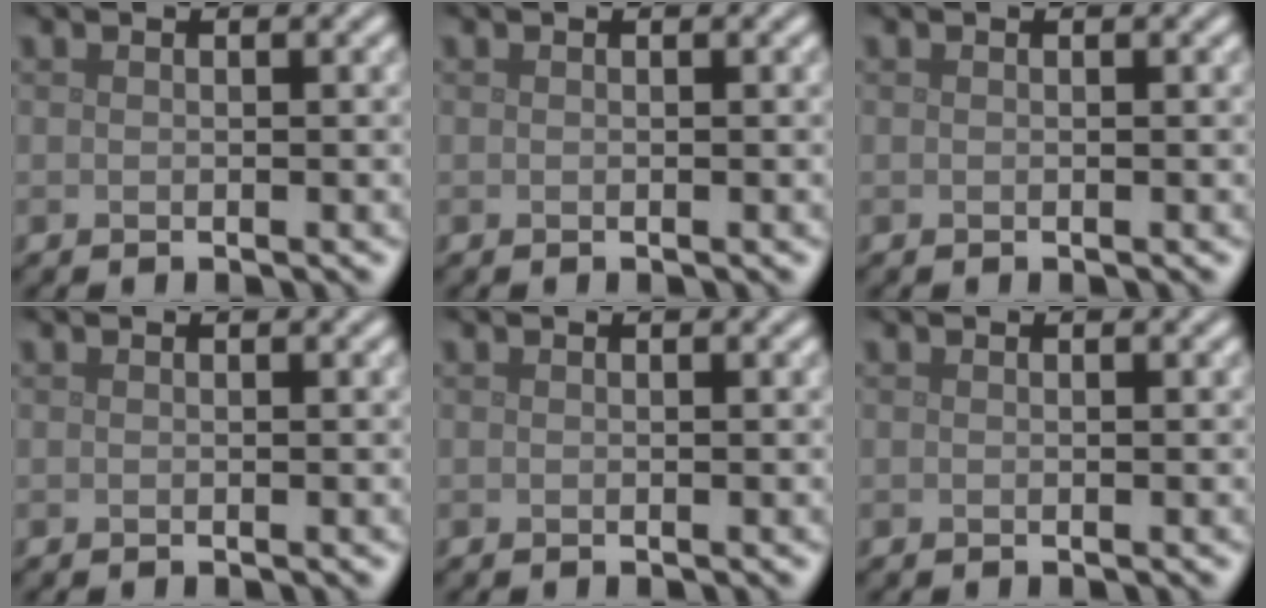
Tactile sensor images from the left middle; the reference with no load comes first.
{"total": 0.0}
{"total": 0.0}
{"total": 0.0}
{"total": 0.0}
{"total": 0.0}